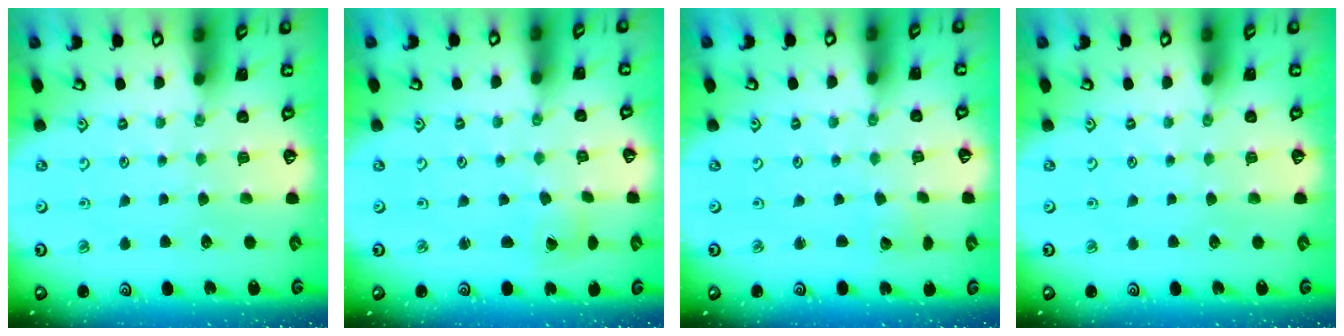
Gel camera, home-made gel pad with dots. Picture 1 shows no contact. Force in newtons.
{"total": 2.1, "press": 2.1, "slide": 0.1}
{"total": 2.3, "press": 2.3, "slide": 0.2}
{"total": 0.0}